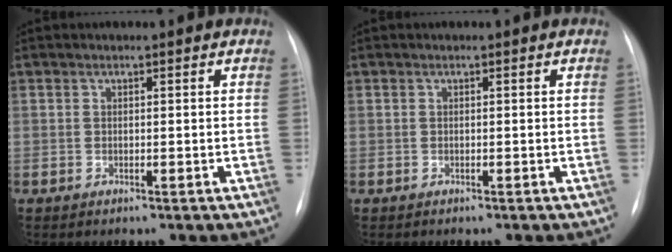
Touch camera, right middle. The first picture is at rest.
{"total": 0.0}